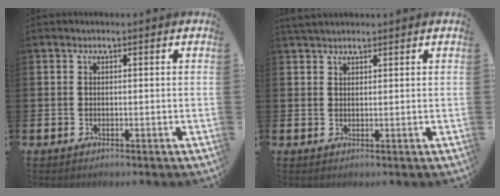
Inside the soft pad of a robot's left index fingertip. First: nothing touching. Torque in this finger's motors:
{"motor_torque": [0.23, -0.24, 0.06, 0.02]}